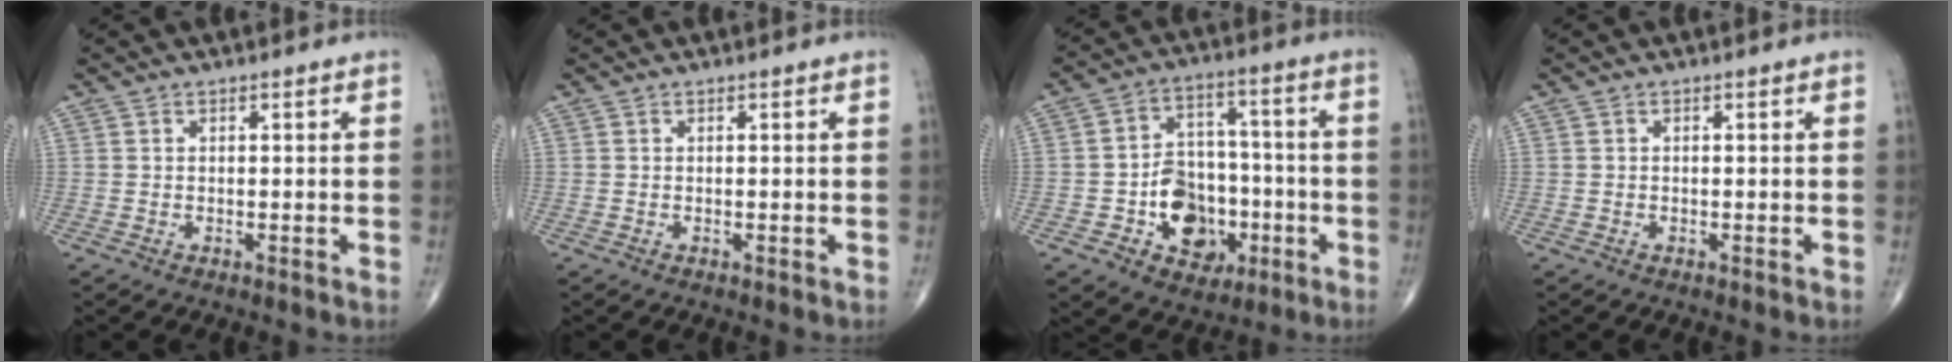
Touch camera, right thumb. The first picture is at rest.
{"total": 0.0}
{"total": 13.3, "force": [-4.3, 9.9, 7.8], "torque": [-0.068, 0.039, -0.063]}
{"total": 0.0}